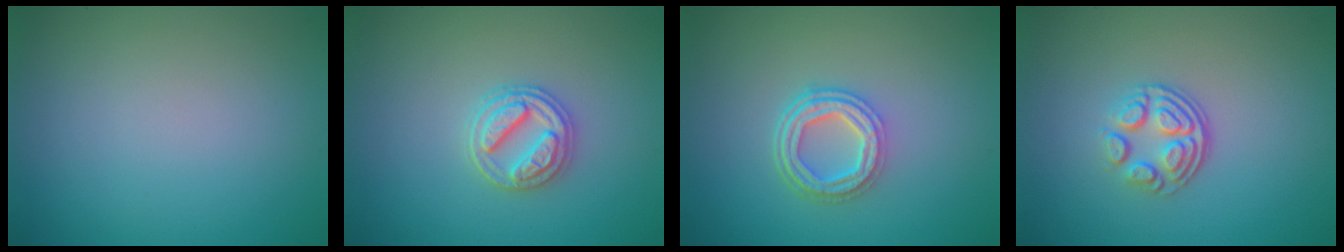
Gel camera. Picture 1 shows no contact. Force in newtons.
{"total": 3.1, "press": 2.9, "slide": 1.0}
{"total": 4.1, "press": 3.0, "slide": 2.8}
{"total": 3.5, "press": 2.5, "slide": 2.5}